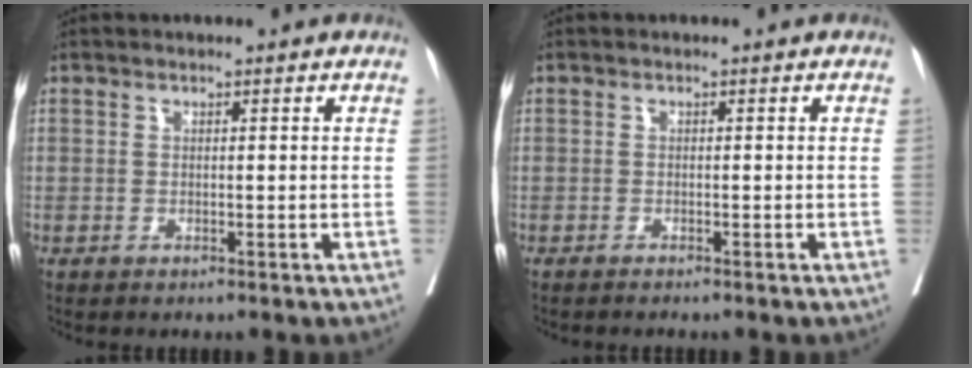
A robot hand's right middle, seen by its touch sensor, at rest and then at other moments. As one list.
[{"total": 1.3, "force": [-1.1, -0.2, 0.6], "torque": [-0.010, -0.001, -0.015]}]